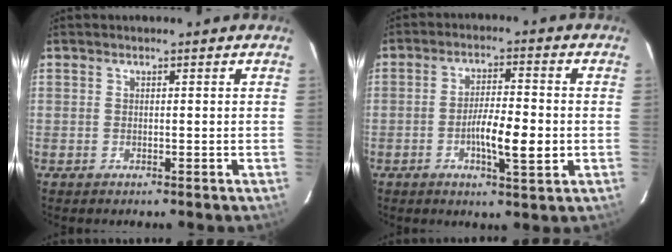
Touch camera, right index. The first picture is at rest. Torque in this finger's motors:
{"motor_torque": [1.24, -0.16, 0.63, 0.15]}